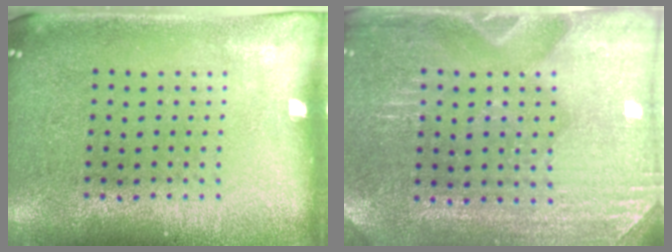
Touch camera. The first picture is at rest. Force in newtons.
{"total": 3.0, "press": 2.9, "slide": 0.2}